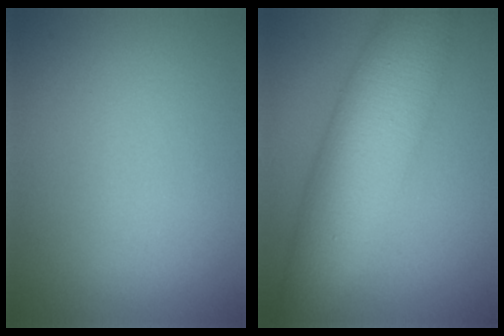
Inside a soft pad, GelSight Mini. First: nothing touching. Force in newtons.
{"total": 8.4, "press": 8.4, "slide": 0.1}